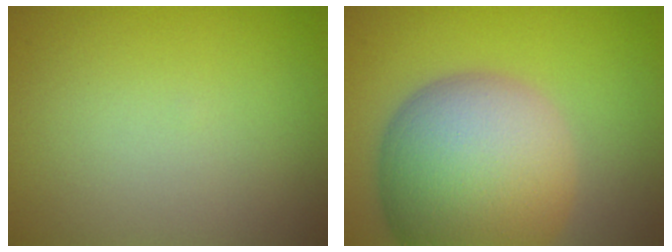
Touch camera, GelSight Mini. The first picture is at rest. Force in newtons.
{"total": 15.0, "press": 14.9, "slide": 0.9}